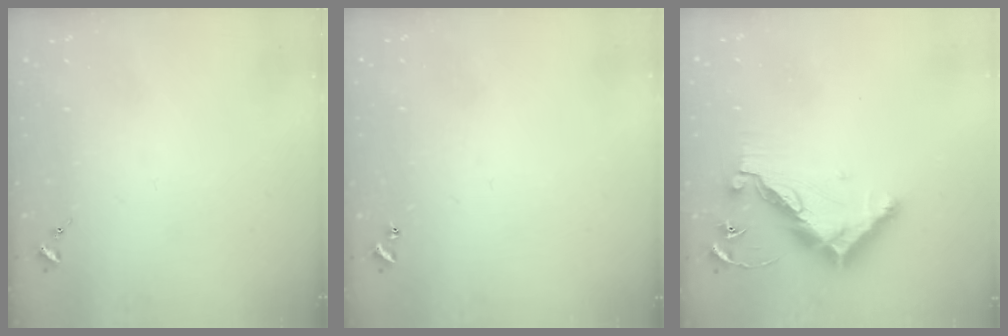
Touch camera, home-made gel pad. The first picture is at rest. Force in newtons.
{"total": 0.9, "press": 0.9, "slide": 0.2}
{"total": 12.8, "press": 12.8, "slide": 0.5}